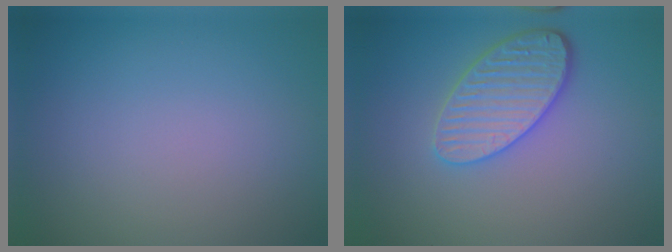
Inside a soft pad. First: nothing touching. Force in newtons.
{"total": 4.3, "press": 3.8, "slide": 2.0}